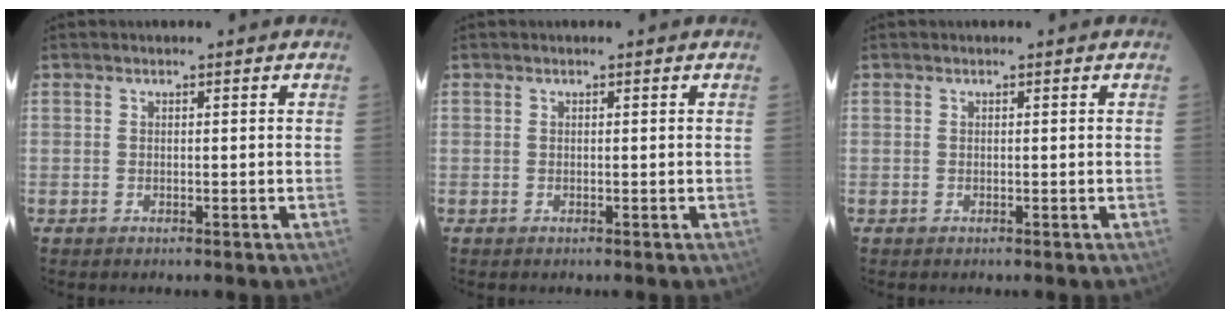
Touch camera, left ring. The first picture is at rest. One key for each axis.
{"total": 0.0}
{"total": 0.0}